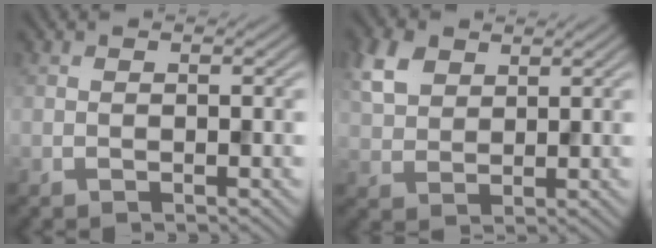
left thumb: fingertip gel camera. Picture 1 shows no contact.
{"total": 5.3, "force": [2.5, 3.5, 3.0], "torque": [-0.078, 0.008, 0.053]}